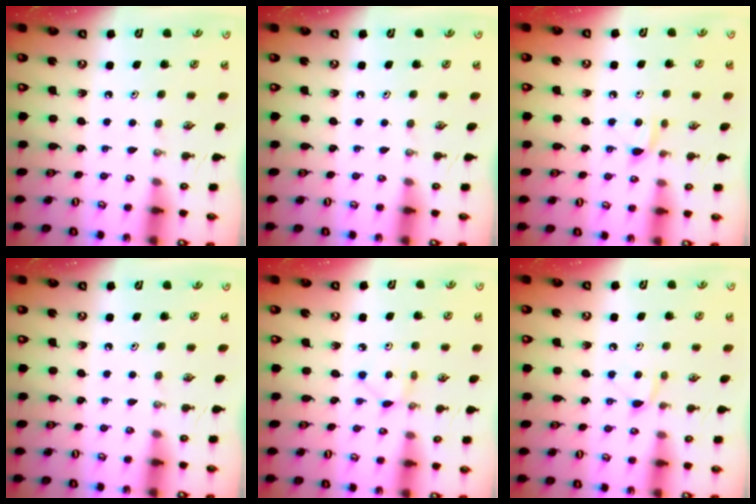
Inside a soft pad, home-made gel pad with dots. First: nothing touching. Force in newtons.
{"total": 0.0}
{"total": 5.3, "press": 5.3, "slide": 0.7}
{"total": 0.0}
{"total": 2.4, "press": 2.4, "slide": 0.3}
{"total": 6.2, "press": 6.2, "slide": 0.8}